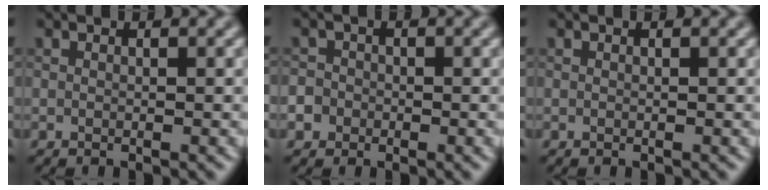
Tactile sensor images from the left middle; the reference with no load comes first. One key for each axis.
{"total": 3.9, "fx": -1.8, "fy": 3.4, "fz": 0.8, "tx": 0.001, "ty": 0.001, "tz": -0.051}
{"total": 0.0}